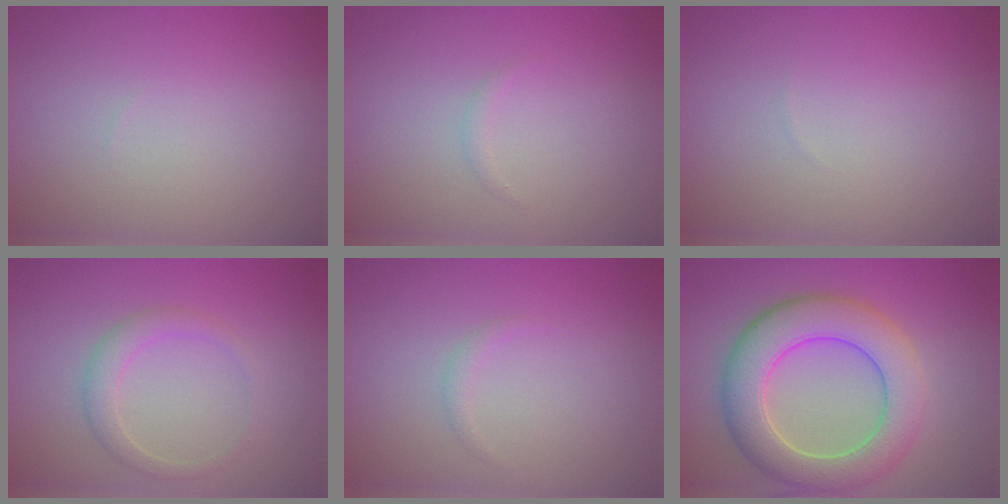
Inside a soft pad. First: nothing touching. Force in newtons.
{"total": 0.5, "press": 0.5, "slide": 0.0}
{"total": 0.0}
{"total": 1.9, "press": 1.9, "slide": 0.1}
{"total": 0.7, "press": 0.7, "slide": 0.0}
{"total": 7.7, "press": 7.7, "slide": 0.4}